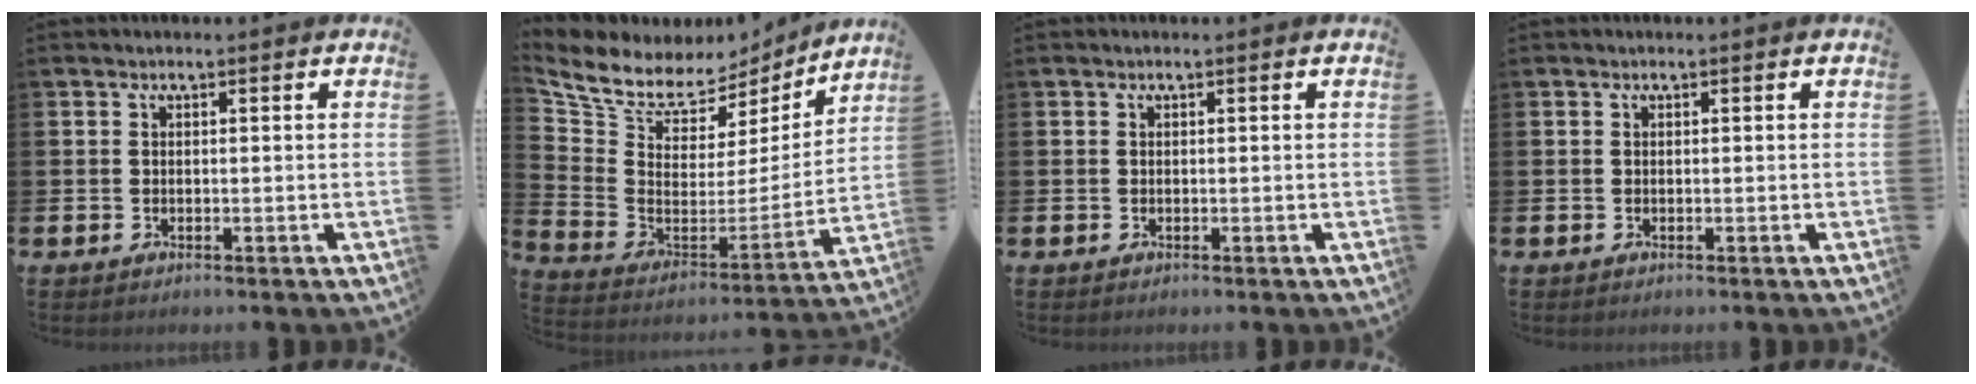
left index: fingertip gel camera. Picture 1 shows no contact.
{"total": 8.7, "force": [7.6, 3.8, 1.9], "torque": [-0.094, -0.052, 0.134]}
{"total": 0.0}
{"total": 0.0}